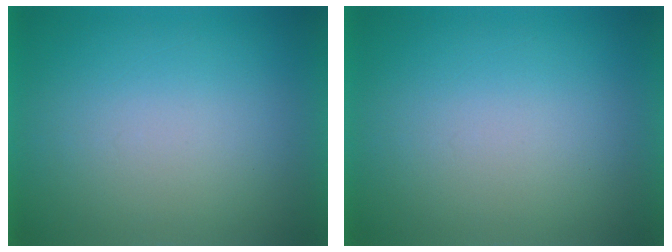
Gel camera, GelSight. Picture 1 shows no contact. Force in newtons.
{"total": 0.0}